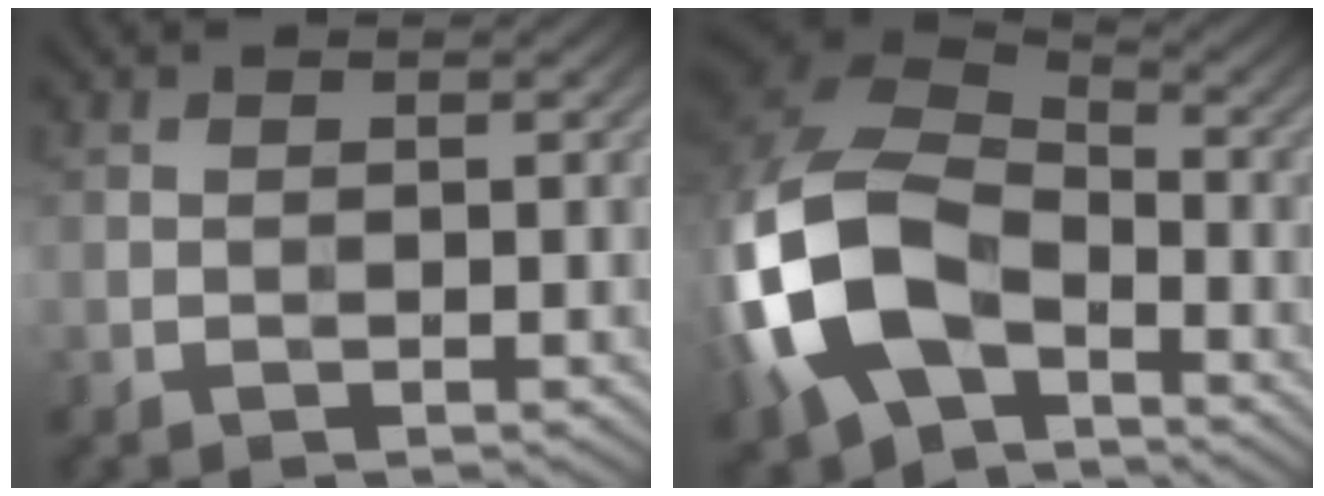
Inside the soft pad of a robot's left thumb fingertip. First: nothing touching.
{"total": 15.9, "force": [-5.5, 10.7, 10.4], "torque": [-0.267, -0.030, -0.109]}